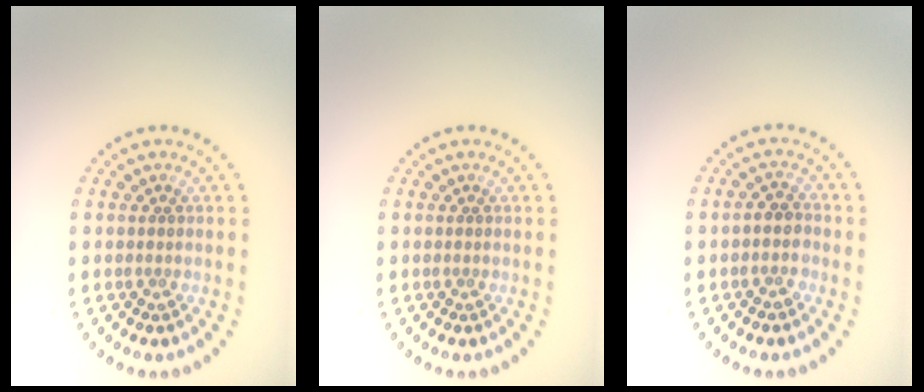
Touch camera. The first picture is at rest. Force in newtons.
{"total": 0.0}
{"total": 1.9, "press": 1.7, "slide": 0.9}